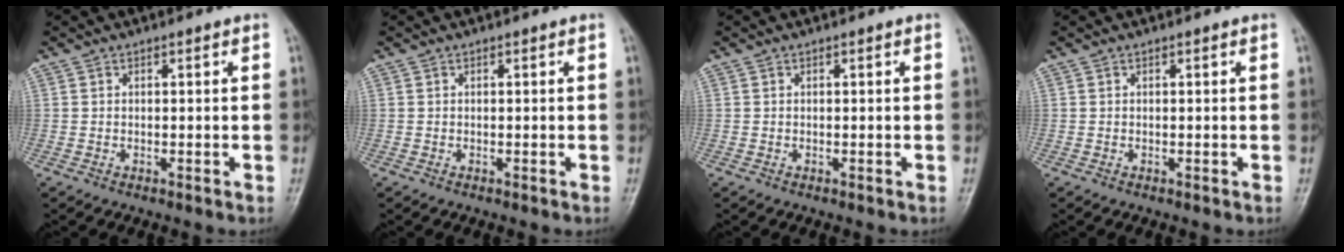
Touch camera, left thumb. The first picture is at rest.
{"total": 0.0}
{"total": 0.0}
{"total": 0.0}